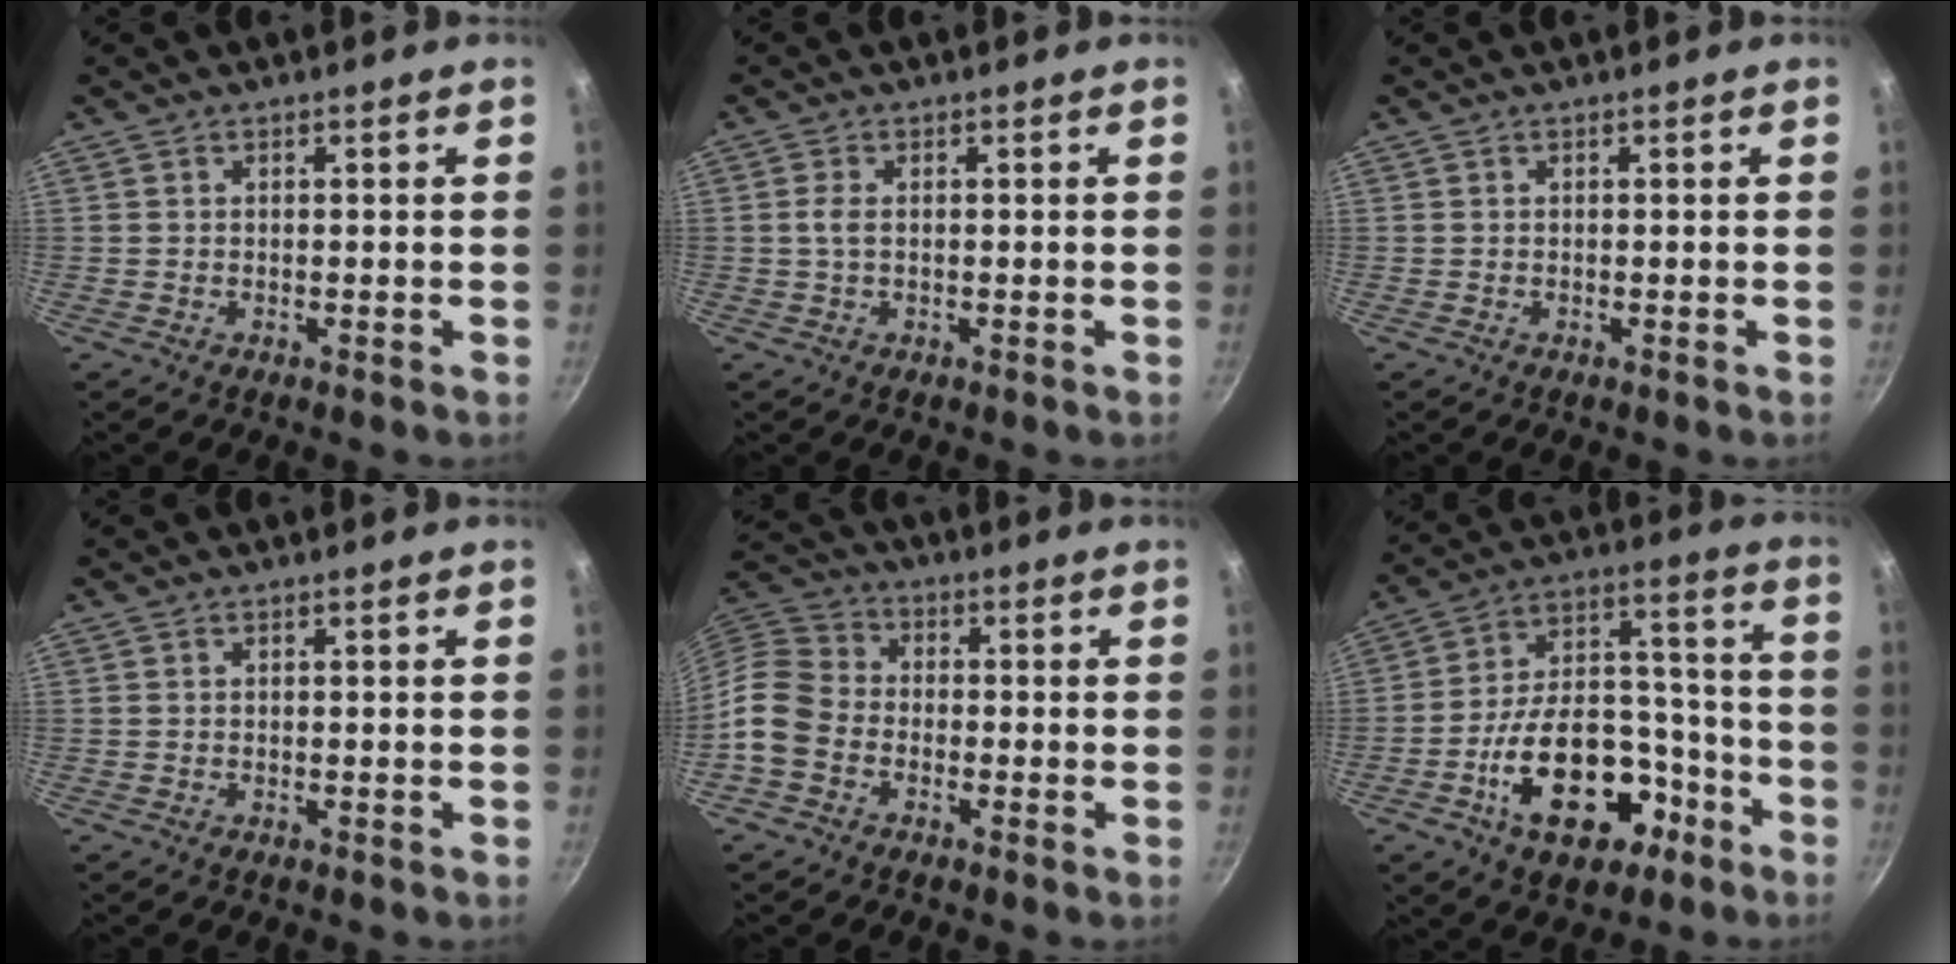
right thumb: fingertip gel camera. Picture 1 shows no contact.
{"total": 2.0, "force": [0.1, 1.0, 1.7], "torque": [-0.041, 0.002, 0.001]}
{"total": 0.0}
{"total": 0.0}
{"total": 9.5, "force": [-3.5, 7.1, 5.2], "torque": [-0.084, 0.035, -0.092]}
{"total": 20.7, "force": [-9.0, 12.4, 13.9], "torque": [-0.189, 0.085, -0.130]}